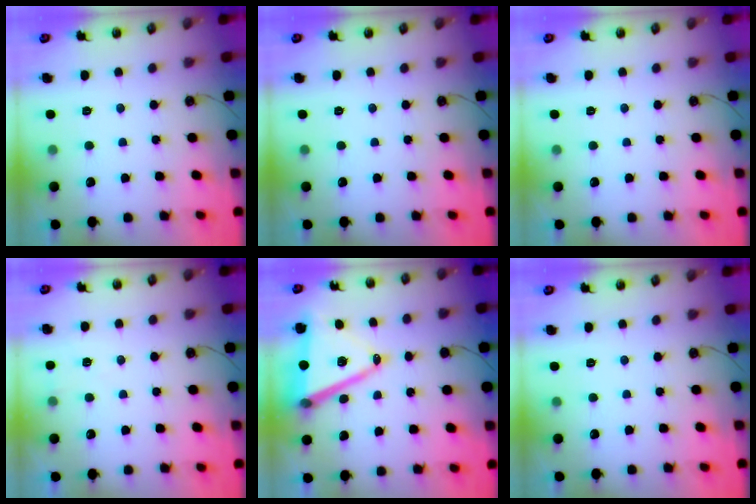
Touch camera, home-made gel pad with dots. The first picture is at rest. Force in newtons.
{"total": 0.0}
{"total": 0.0}
{"total": 4.0, "press": 3.4, "slide": 2.2}
{"total": 15.5, "press": 14.9, "slide": 4.0}
{"total": 0.0}